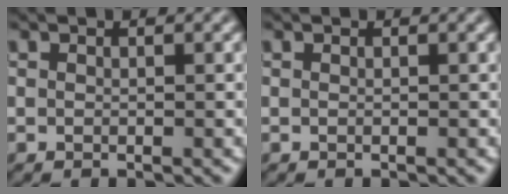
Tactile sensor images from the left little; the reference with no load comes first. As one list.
[{"total": 0.0}]